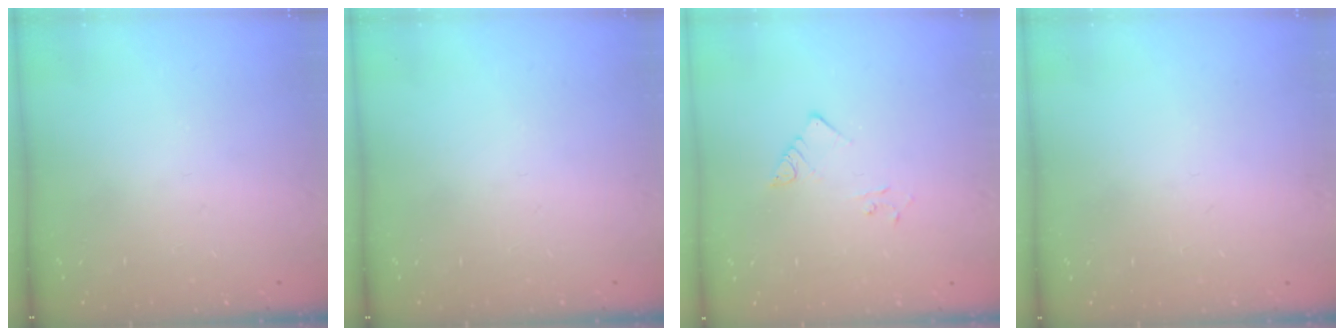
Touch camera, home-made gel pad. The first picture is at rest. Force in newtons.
{"total": 0.0}
{"total": 2.2, "press": 2.2, "slide": 0.2}
{"total": 0.7, "press": 0.6, "slide": 0.1}